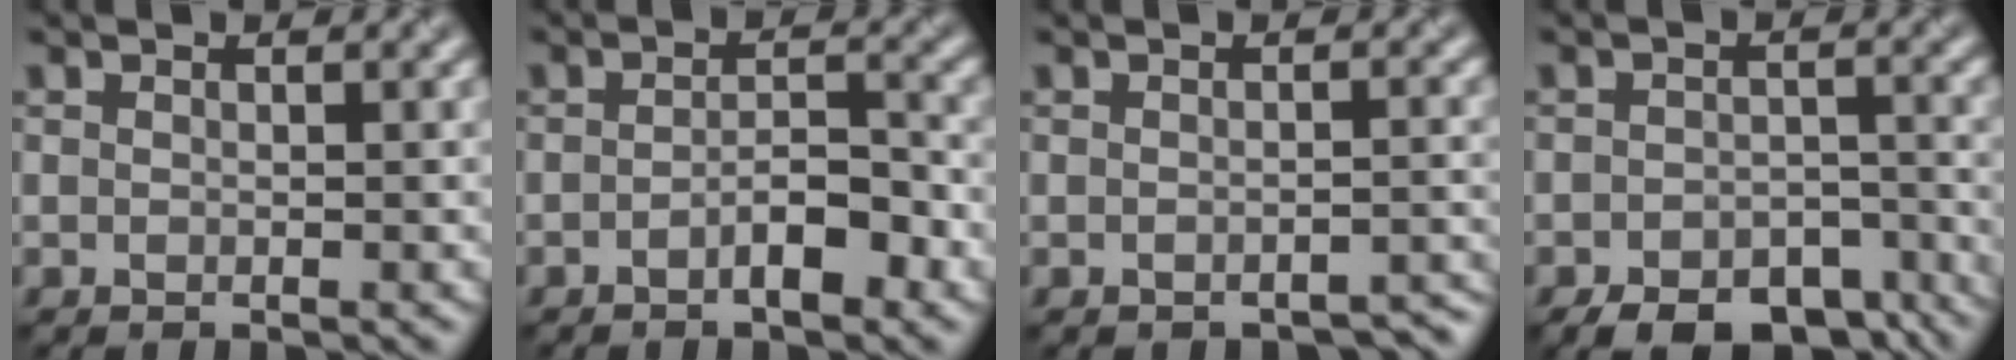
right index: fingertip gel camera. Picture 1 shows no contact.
{"total": 3.0, "force": [-1.5, 0.8, 2.4], "torque": [-0.042, 0.010, -0.025]}
{"total": 1.7, "force": [-1.6, 0.4, 0.3], "torque": [-0.001, 0.003, -0.014]}
{"total": 8.0, "force": [-6.2, 3.6, 3.5], "torque": [-0.046, -0.016, -0.084]}